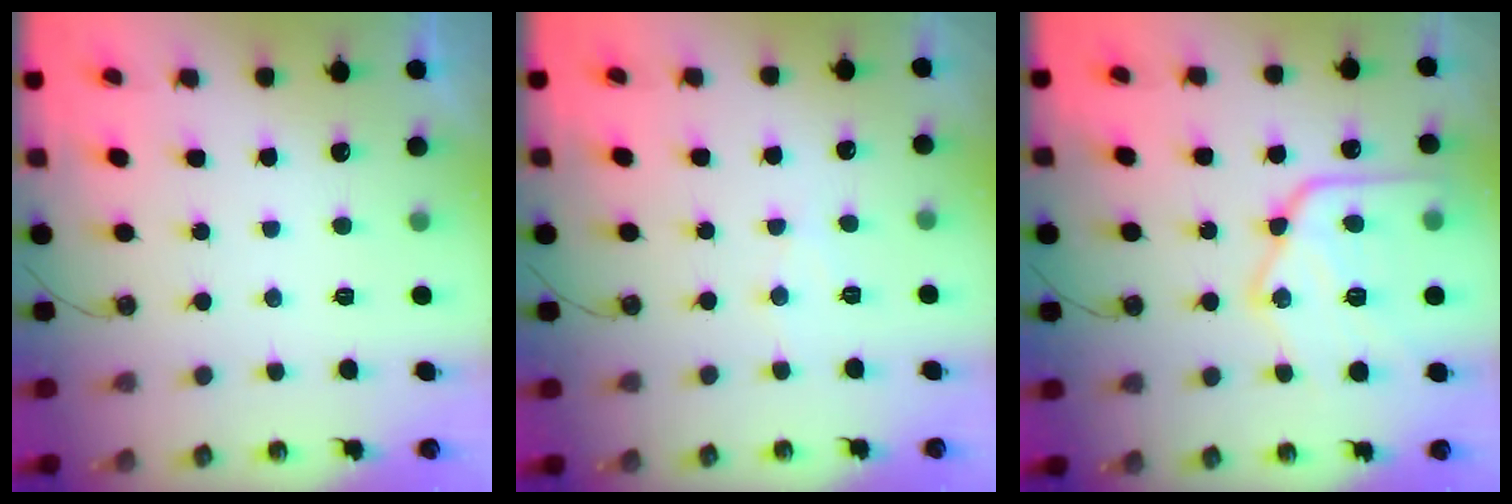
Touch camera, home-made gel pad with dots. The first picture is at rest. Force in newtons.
{"total": 4.8, "press": 4.8, "slide": 0.3}
{"total": 19.5, "press": 19.5, "slide": 1.2}